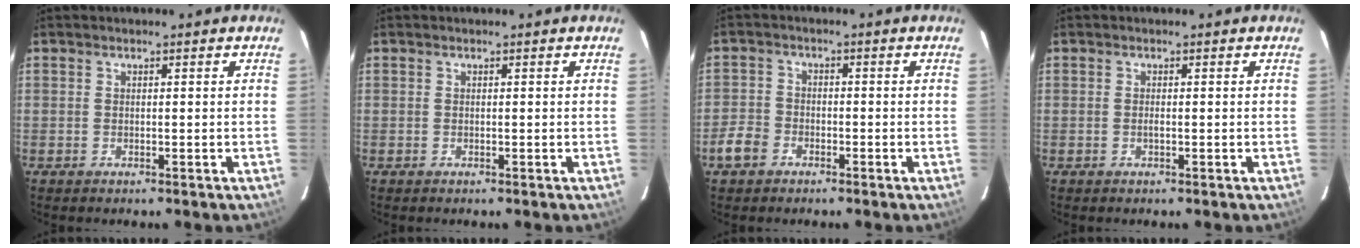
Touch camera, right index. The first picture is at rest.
{"total": 0.0}
{"total": 4.5, "force": [-2.7, 3.3, 1.6], "torque": [-0.035, 0.010, -0.050]}
{"total": 0.8, "force": [-0.2, 0.1, 0.8], "torque": [-0.016, 0.001, -0.005]}